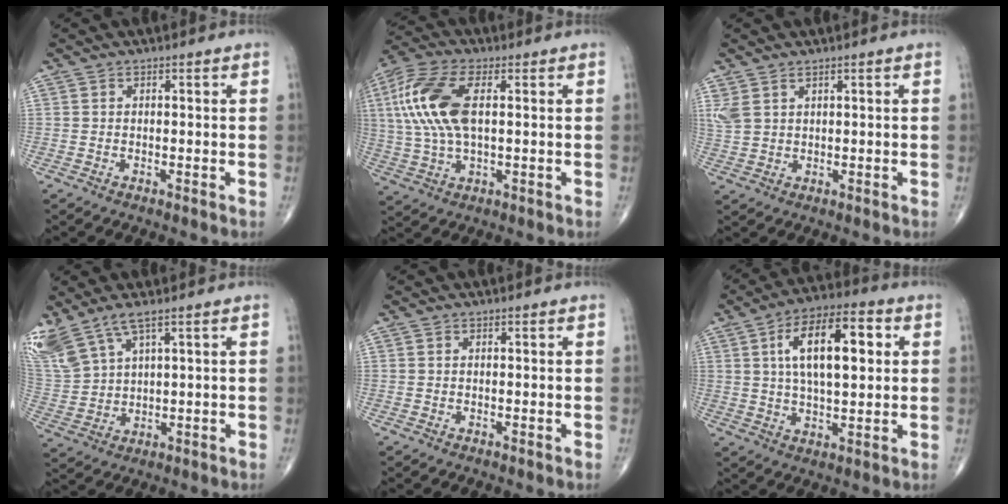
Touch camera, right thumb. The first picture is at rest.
{"total": 14.8, "force": [2.7, 6.9, 12.8], "torque": [-0.297, 0.011, 0.051]}
{"total": 3.6, "force": [2.2, 1.9, 2.2], "torque": [-0.052, -0.002, 0.054]}
{"total": 12.4, "force": [7.9, 4.8, 8.2], "torque": [-0.197, -0.021, 0.173]}
{"total": 0.0}
{"total": 15.6, "force": [3.8, 6.8, 13.5], "torque": [-0.212, 0.008, 0.059]}